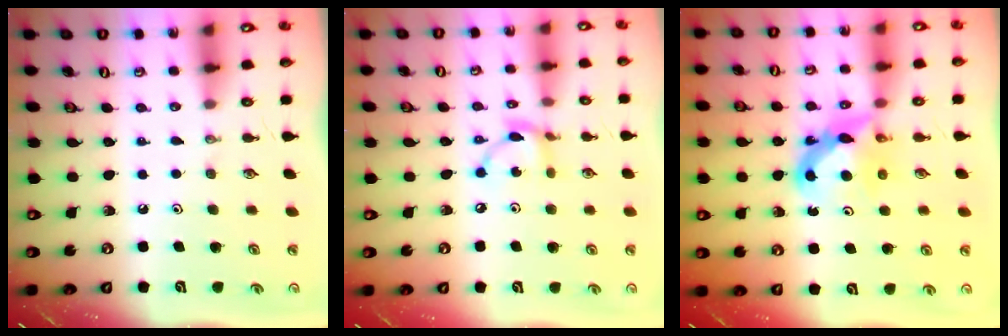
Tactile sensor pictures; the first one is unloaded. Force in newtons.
{"total": 6.8, "press": 6.8, "slide": 0.2}
{"total": 6.9, "press": 6.8, "slide": 0.6}